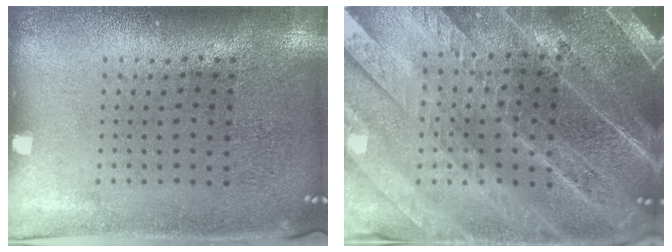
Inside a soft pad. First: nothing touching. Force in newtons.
{"total": 5.0, "press": 4.4, "slide": 2.4}